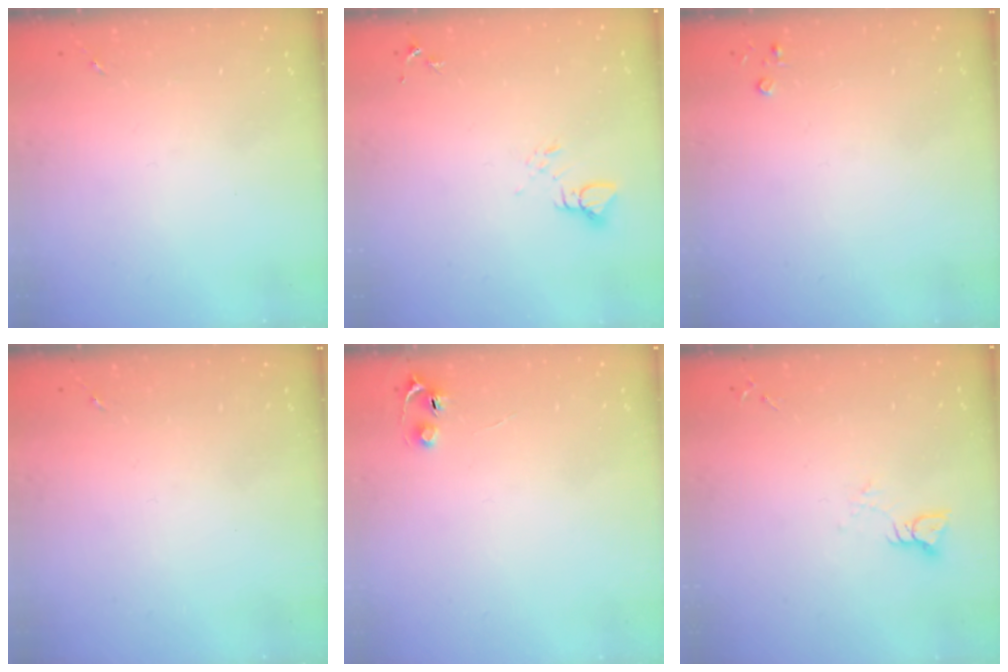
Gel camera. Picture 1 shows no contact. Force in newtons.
{"total": 3.4, "press": 3.4, "slide": 0.2}
{"total": 2.2, "press": 2.2, "slide": 0.3}
{"total": 0.0}
{"total": 4.0, "press": 4.0, "slide": 0.5}
{"total": 3.8, "press": 3.8, "slide": 0.4}